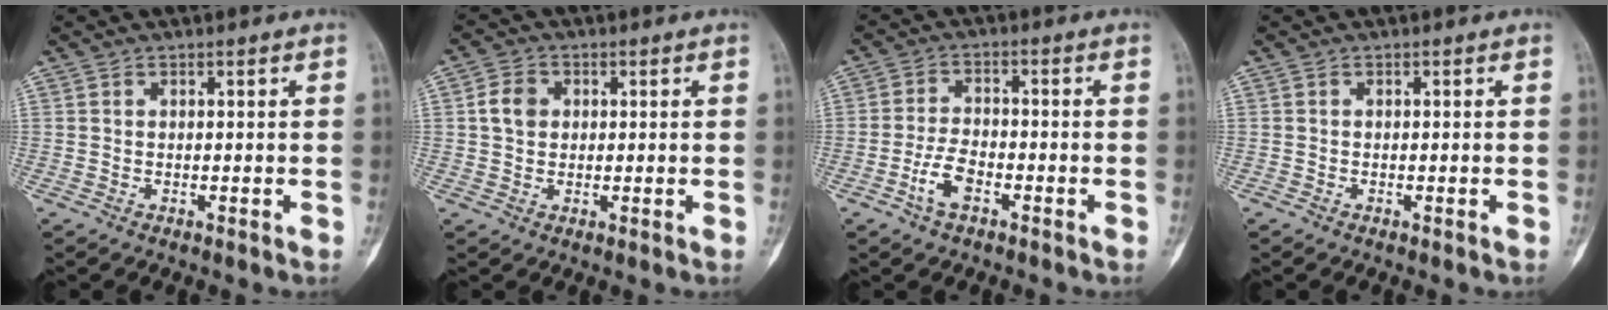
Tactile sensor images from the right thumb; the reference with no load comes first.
{"total": 4.3, "force": [0.7, 3.5, 2.4], "torque": [-0.036, 0.005, 0.010]}
{"total": 5.5, "force": [-2.7, 2.7, 3.9], "torque": [-0.075, 0.019, -0.053]}
{"total": 0.0}